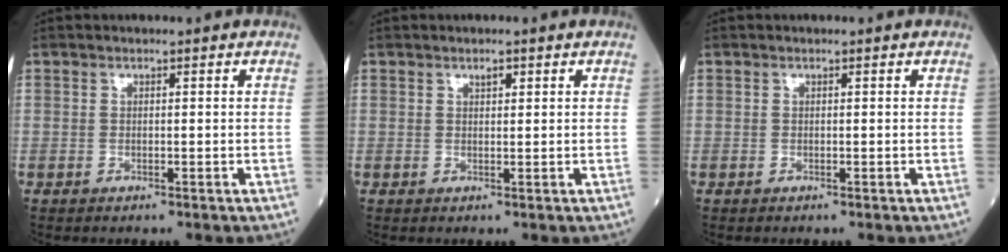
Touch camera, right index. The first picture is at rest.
{"total": 1.1, "force": [0.7, 0.4, 0.7], "torque": [-0.011, -0.001, 0.011]}
{"total": 0.0}